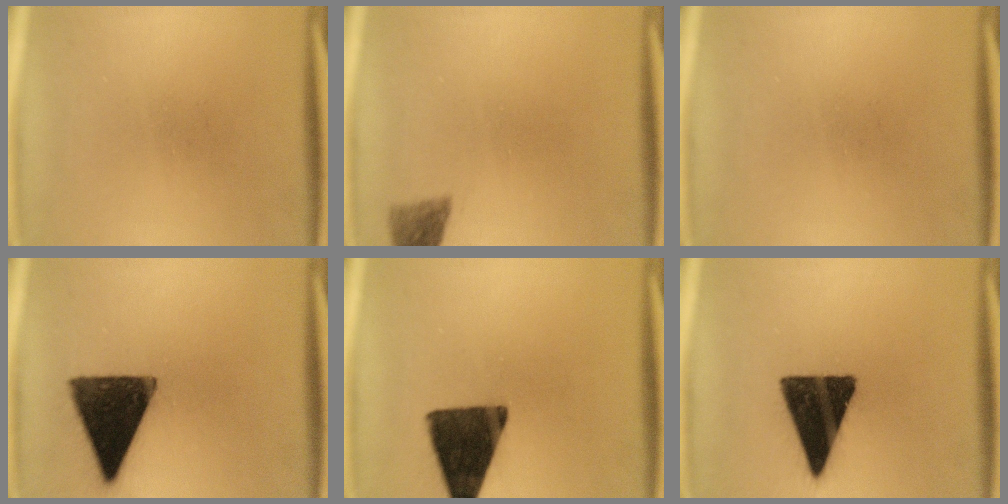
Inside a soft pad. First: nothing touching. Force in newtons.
{"total": 2.8}
{"total": 0.0}
{"total": 14.9}
{"total": 14.5}
{"total": 16.1}